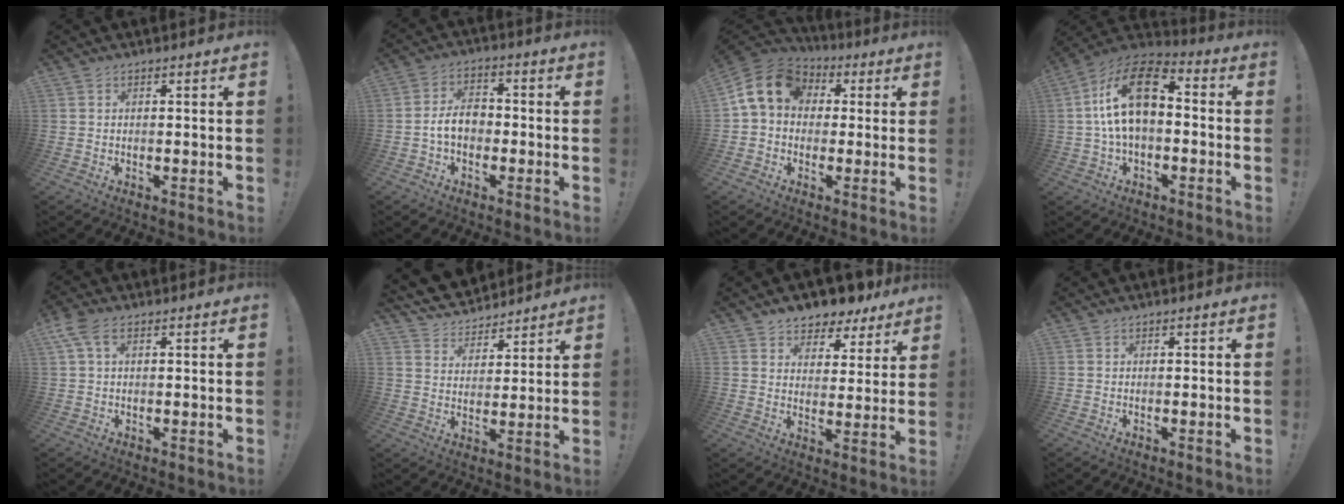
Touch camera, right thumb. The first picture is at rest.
{"total": 8.0, "force": [-1.7, 5.3, 5.7], "torque": [-0.112, 0.012, -0.031]}
{"total": 12.7, "force": [3.1, 9.7, 7.5], "torque": [-0.131, 0.009, 0.066]}
{"total": 17.7, "force": [1.9, 10.3, 14.2], "torque": [-0.264, 0.015, 0.035]}
{"total": 5.5, "force": [2.2, 2.8, 4.2], "torque": [-0.084, -0.001, 0.041]}
{"total": 7.0, "force": [5.8, 3.9, 0.7], "torque": [-0.022, -0.049, 0.113]}
{"total": 6.6, "force": [5.4, 3.7, 1.0], "torque": [-0.018, -0.047, 0.103]}
{"total": 0.0}